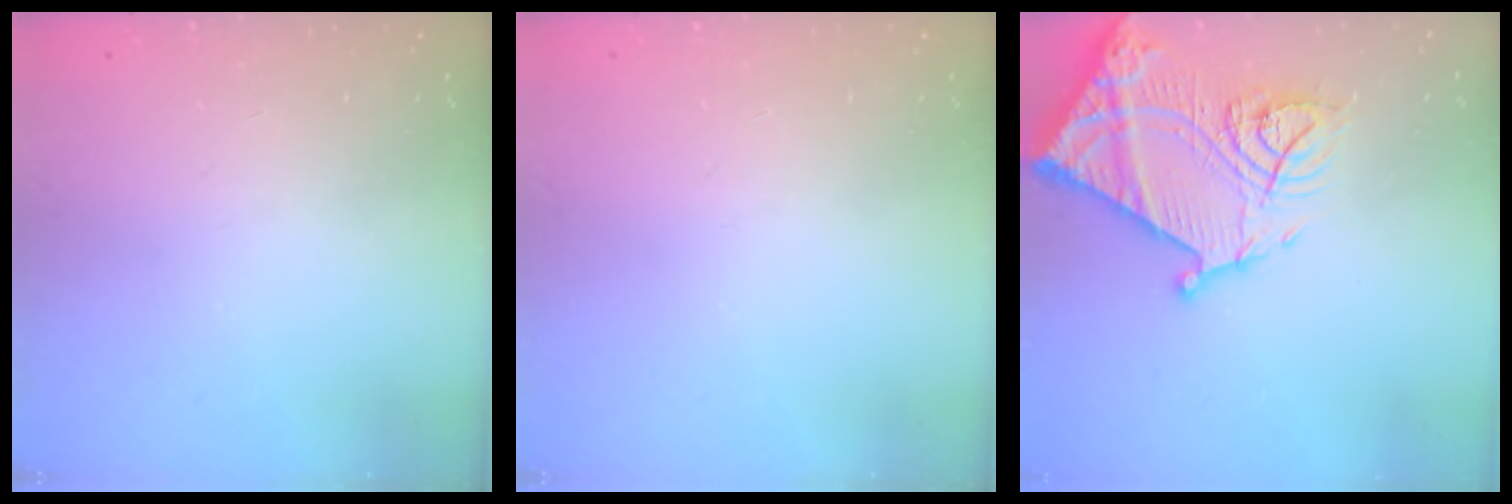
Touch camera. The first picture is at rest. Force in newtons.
{"total": 0.0}
{"total": 22.6, "press": 22.5, "slide": 2.0}